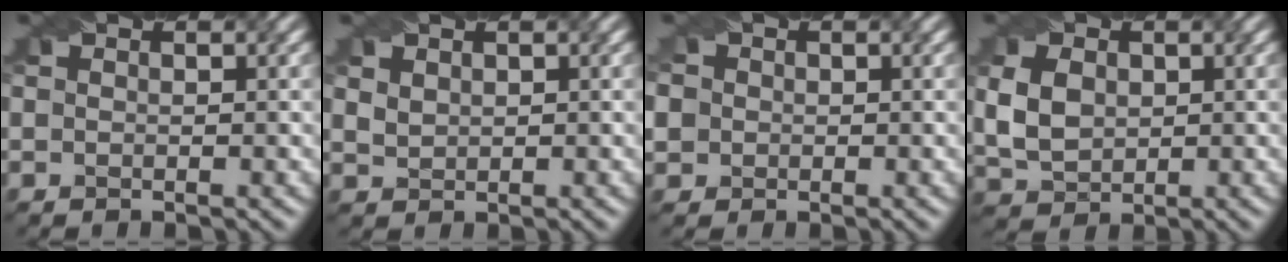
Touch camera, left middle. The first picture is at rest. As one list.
[{"total": 2.3, "force": [1.5, 1.4, 0.9], "torque": [-0.036, 0.006, 0.040]}, {"total": 5.5, "force": [1.3, 5.0, 2.0], "torque": [-0.052, 0.034, 0.006]}, {"total": 3.9, "force": [0.4, 3.1, 2.4], "torque": [-0.065, 0.001, 0.015]}]